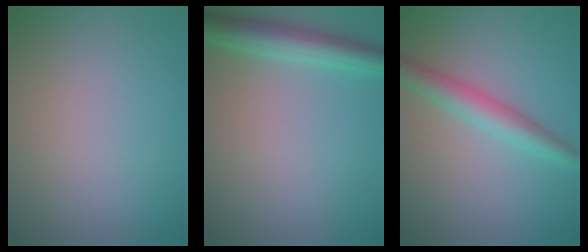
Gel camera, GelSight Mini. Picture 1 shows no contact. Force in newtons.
{"total": 4.2, "press": 4.2, "slide": 0.2}
{"total": 3.4, "press": 3.4, "slide": 0.1}